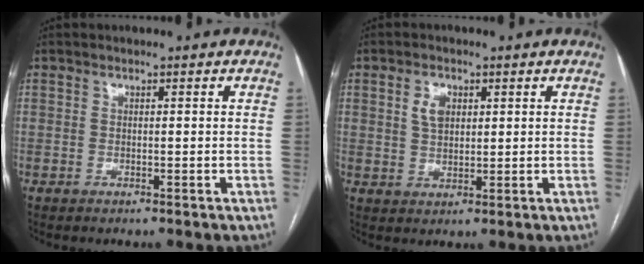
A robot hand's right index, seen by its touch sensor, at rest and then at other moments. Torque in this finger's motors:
{"motor_torque": [0.38, 0.27, 0.21, 0.05]}